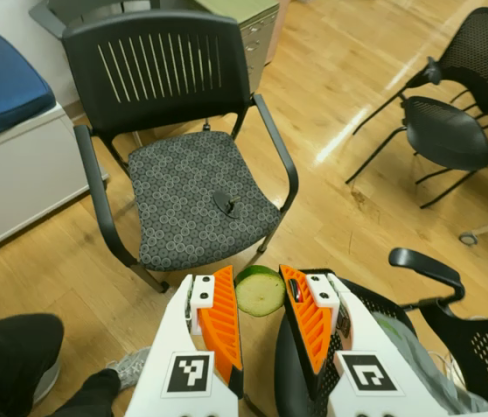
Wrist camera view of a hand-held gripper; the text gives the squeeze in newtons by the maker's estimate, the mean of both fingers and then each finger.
{"total": 8.5, "left": 8.3, "right": 8.8}